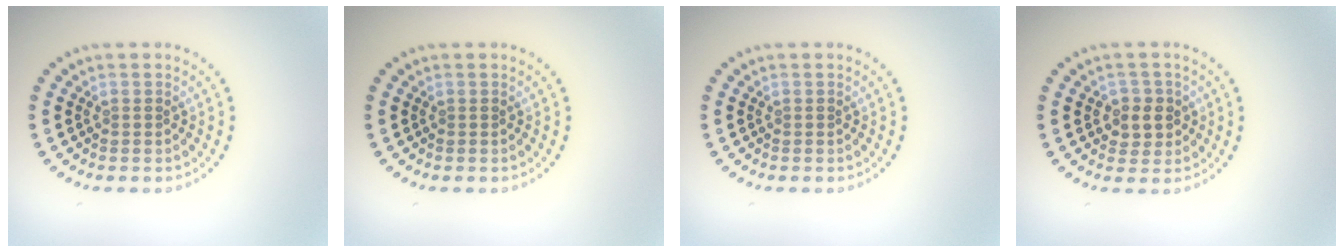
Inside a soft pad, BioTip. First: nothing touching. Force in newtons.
{"total": 0.0}
{"total": 0.0}
{"total": 2.4, "press": 2.3, "slide": 0.8}